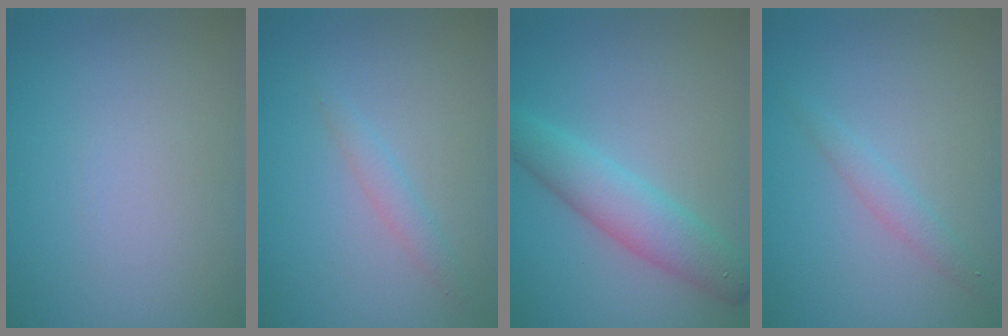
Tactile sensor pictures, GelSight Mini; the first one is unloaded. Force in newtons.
{"total": 1.2, "press": 1.2, "slide": 0.0}
{"total": 4.1, "press": 4.1, "slide": 0.1}
{"total": 1.4, "press": 1.4, "slide": 0.0}